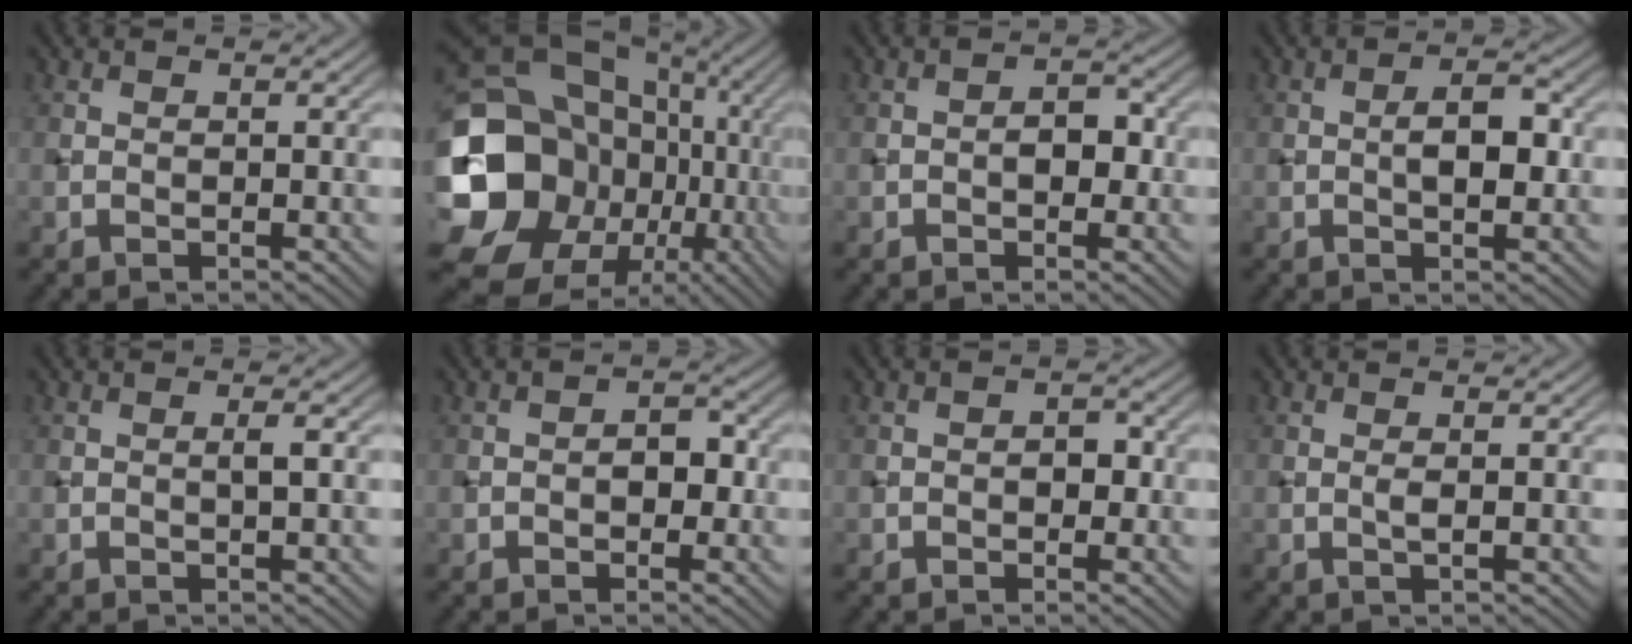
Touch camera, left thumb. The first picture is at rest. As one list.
[{"total": 21.9, "force": [-3.9, 18.6, 11.0], "torque": [-0.257, -0.047, -0.072]}, {"total": 2.7, "force": [-0.5, 1.7, 2.0], "torque": [-0.029, 0.001, -0.012]}, {"total": 4.0, "force": [-0.1, 1.7, 3.6], "torque": [-0.057, 0.005, -0.005]}, {"total": 1.0, "force": [0.1, 0.0, 1.0], "torque": [-0.020, 0.003, 0.000]}, {"total": 2.5, "force": [-0.5, 1.7, 1.8], "torque": [-0.026, 0.000, -0.012]}, {"total": 1.8, "force": [-0.3, 1.3, 1.3], "torque": [-0.019, -0.001, -0.008]}, {"total": 1.0, "force": [0.1, 0.0, 1.0], "torque": [-0.021, 0.000, -0.001]}]